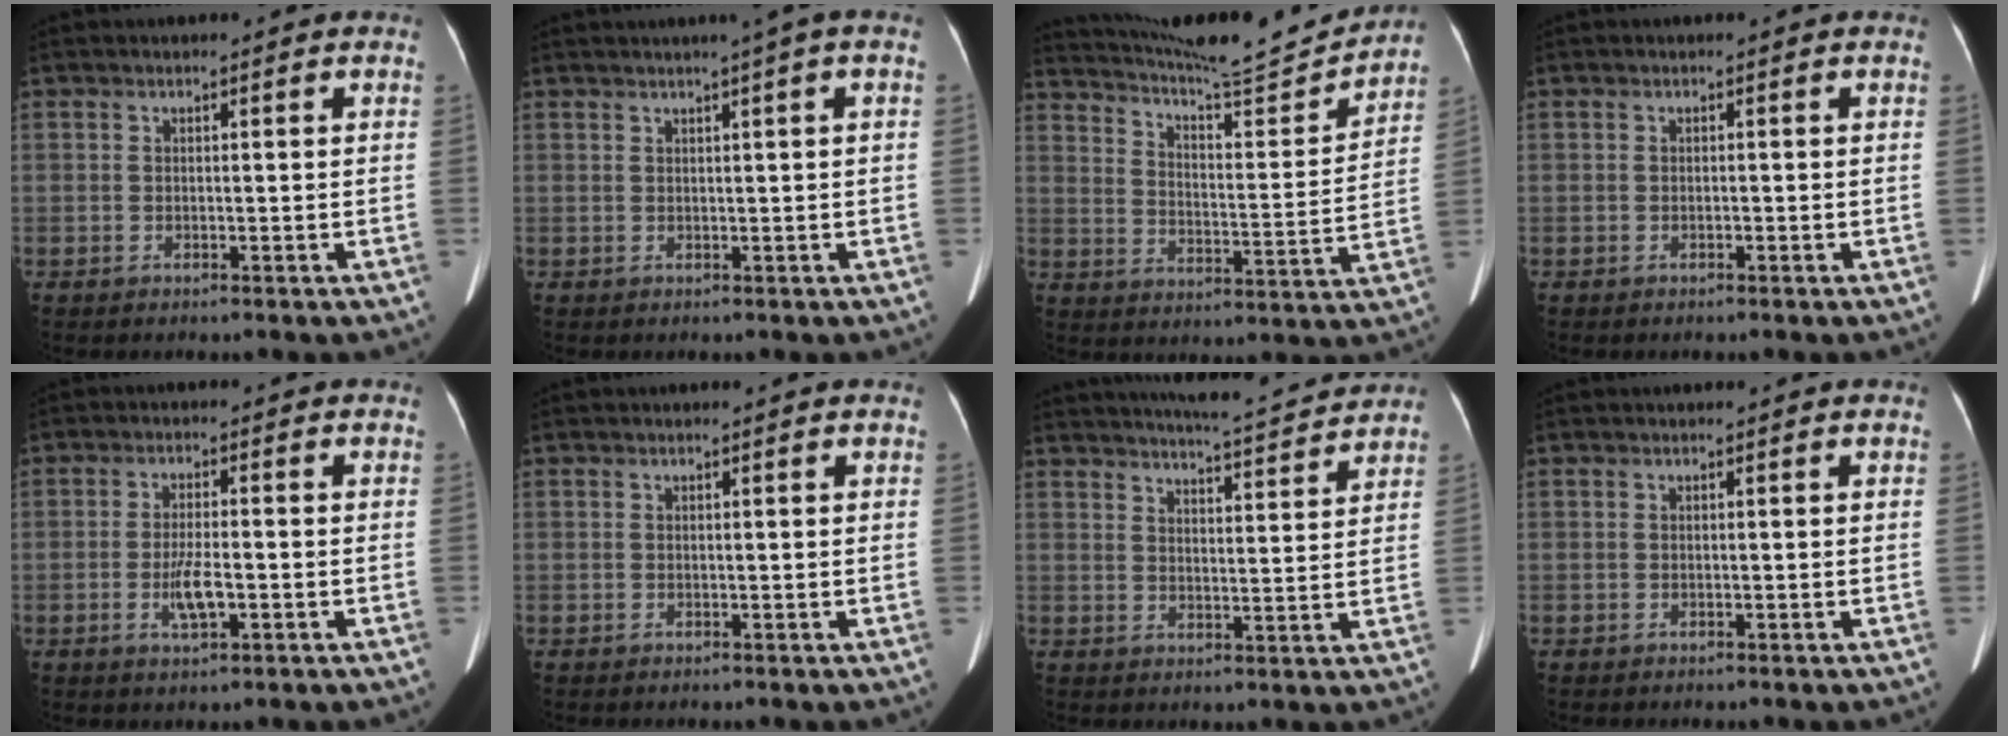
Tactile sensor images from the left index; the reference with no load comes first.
{"total": 3.0, "force": [1.6, -0.6, 2.4], "torque": [-0.036, 0.012, 0.025]}
{"total": 17.8, "force": [17.1, 0.1, 4.8], "torque": [-0.091, -0.039, 0.250]}
{"total": 0.0}
{"total": 4.3, "force": [-1.3, 1.0, 4.0], "torque": [-0.081, -0.003, -0.021]}
{"total": 0.0}
{"total": 12.4, "force": [11.8, 0.8, 3.8], "torque": [-0.062, 0.004, 0.156]}
{"total": 0.0}